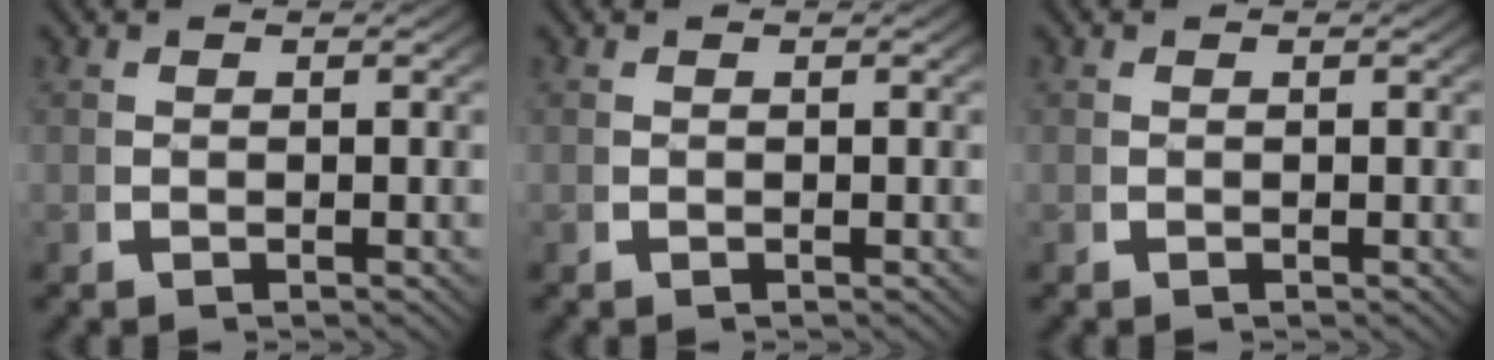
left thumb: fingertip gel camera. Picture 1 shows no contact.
{"total": 0.0}
{"total": 0.0}